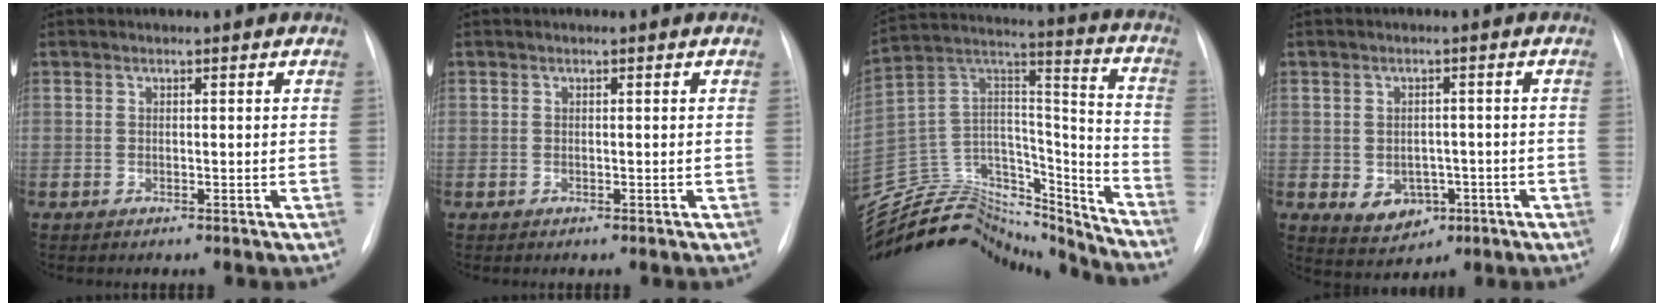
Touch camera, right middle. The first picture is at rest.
{"total": 0.0}
{"total": 28.9, "force": [-26.8, 8.5, 7.0], "torque": [-0.173, 0.042, -0.423]}
{"total": 5.5, "force": [-1.6, 4.3, 3.0], "torque": [-0.047, 0.008, -0.007]}